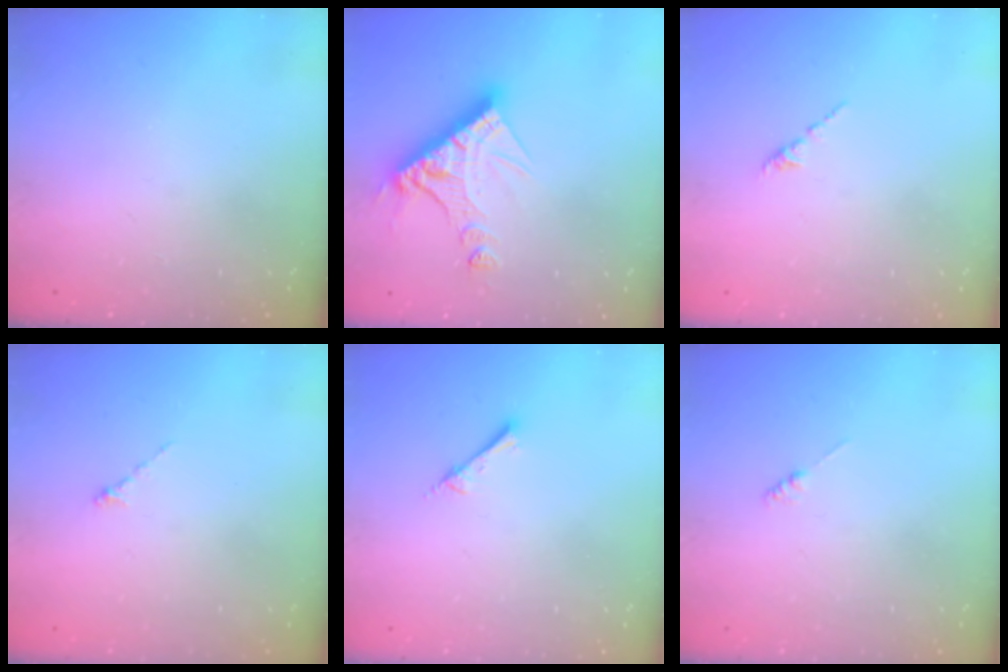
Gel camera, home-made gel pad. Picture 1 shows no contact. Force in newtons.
{"total": 13.4, "press": 13.4, "slide": 1.3}
{"total": 1.6, "press": 1.5, "slide": 0.6}
{"total": 0.0}
{"total": 2.4, "press": 2.4, "slide": 0.2}
{"total": 0.0}